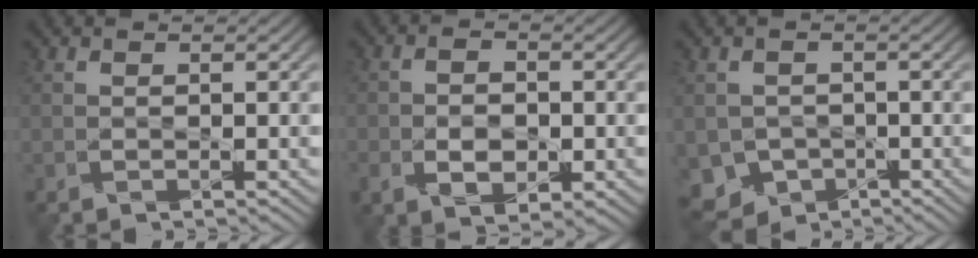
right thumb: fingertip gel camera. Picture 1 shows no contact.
{"total": 5.0, "force": [-1.4, 3.1, 3.6], "torque": [-0.062, -0.007, -0.024]}
{"total": 5.3, "force": [-2.3, 4.4, 1.9], "torque": [-0.046, -0.016, -0.041]}